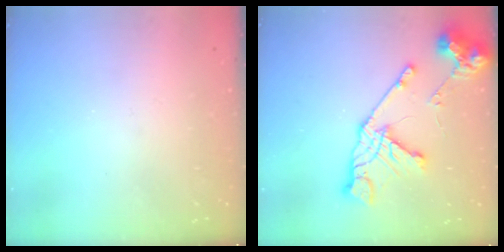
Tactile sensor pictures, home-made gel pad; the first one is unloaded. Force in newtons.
{"total": 17.6, "press": 17.5, "slide": 1.8}